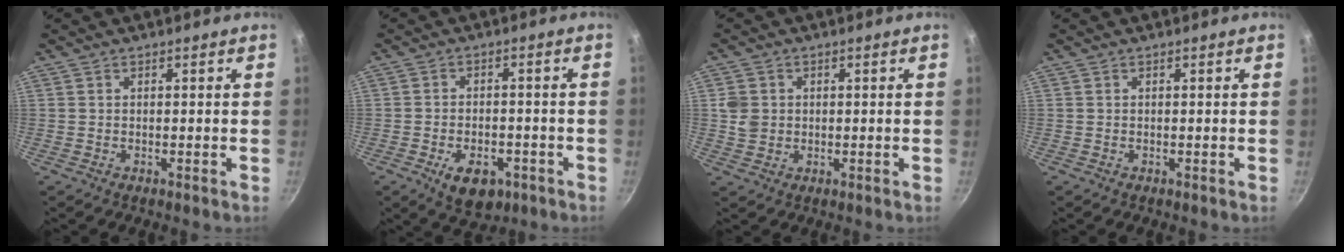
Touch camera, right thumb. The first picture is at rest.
{"total": 8.5, "force": [-3.9, 5.1, 5.6], "torque": [-0.064, 0.015, -0.050]}
{"total": 4.3, "force": [0.4, 3.8, 2.0], "torque": [-0.023, 0.001, 0.008]}
{"total": 0.0}